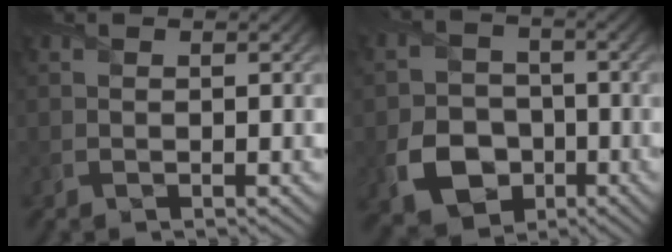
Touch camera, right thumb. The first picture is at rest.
{"total": 7.7, "force": [-2.9, 6.1, 3.8], "torque": [-0.082, -0.018, -0.058]}